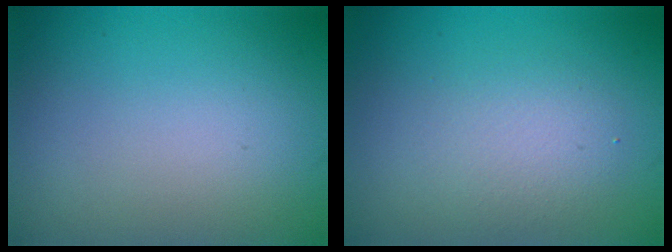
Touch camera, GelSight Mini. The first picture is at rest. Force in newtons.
{"total": 2.8, "press": 2.8, "slide": 0.1}